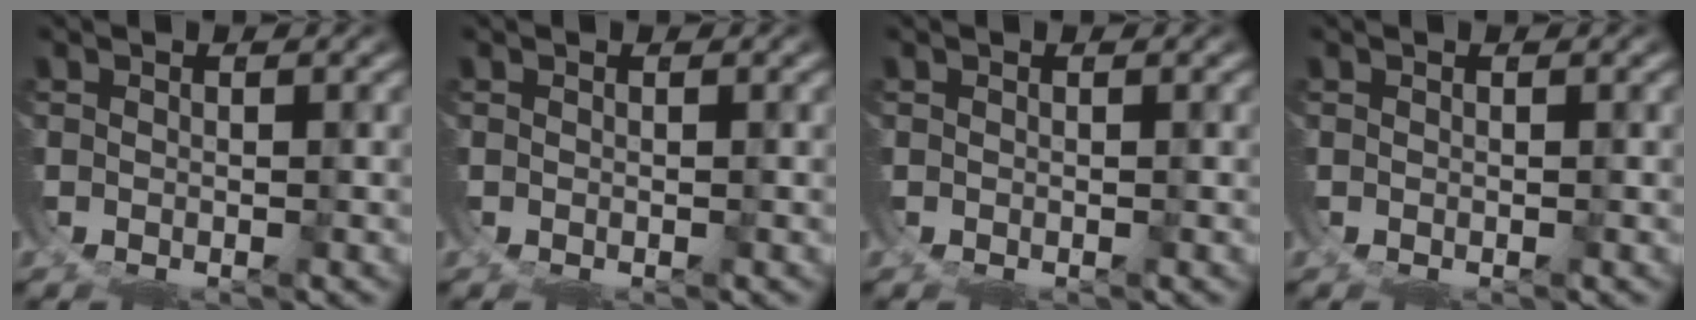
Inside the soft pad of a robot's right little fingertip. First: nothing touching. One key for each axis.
{"total": 0.0}
{"total": 0.0}
{"total": 0.0}